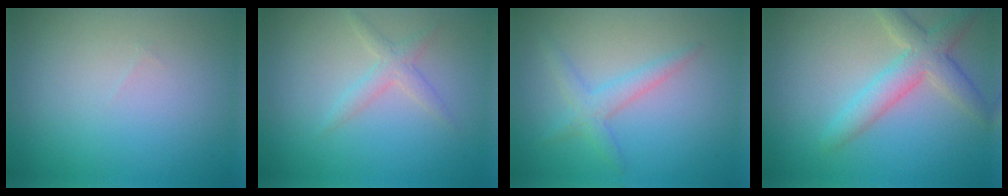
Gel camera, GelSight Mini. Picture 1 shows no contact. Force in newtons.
{"total": 1.7, "press": 1.7, "slide": 0.1}
{"total": 2.3, "press": 2.3, "slide": 0.1}
{"total": 4.0, "press": 4.0, "slide": 0.3}